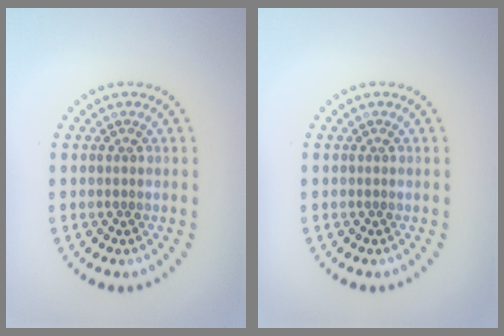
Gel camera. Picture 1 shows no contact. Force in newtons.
{"total": 0.0}